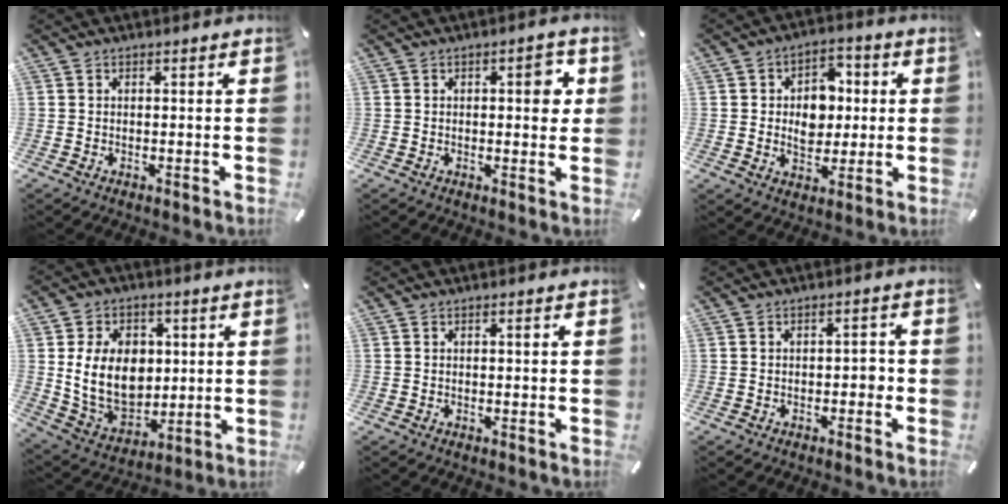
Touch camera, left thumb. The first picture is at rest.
{"total": 5.9, "force": [1.3, 2.6, 5.1], "torque": [-0.051, -0.008, 0.010]}
{"total": 8.7, "force": [0.1, 7.4, 4.7], "torque": [-0.060, 0.008, 0.001]}
{"total": 15.6, "force": [1.9, 12.1, 9.6], "torque": [-0.197, 0.001, 0.039]}
{"total": 0.8, "force": [0.2, 0.1, 0.8], "torque": [-0.015, 0.001, 0.003]}
{"total": 3.0, "force": [-0.8, 1.6, 2.3], "torque": [-0.035, 0.007, -0.019]}